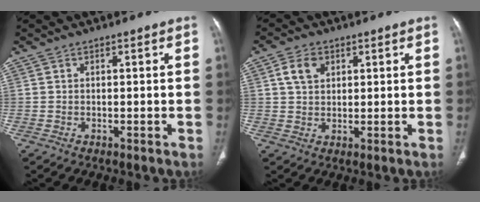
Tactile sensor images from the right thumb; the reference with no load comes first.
{"total": 4.9, "force": [1.9, 3.6, 2.8], "torque": [-0.038, -0.002, 0.035]}